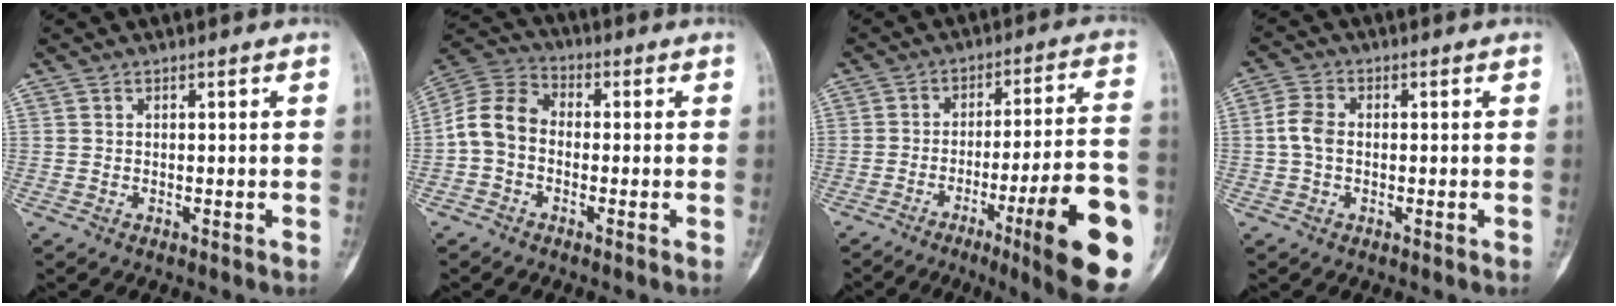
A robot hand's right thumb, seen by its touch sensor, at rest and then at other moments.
{"total": 8.8, "force": [-1.4, 6.6, 5.6], "torque": [-0.100, 0.029, -0.043]}
{"total": 21.1, "force": [-8.2, 2.5, 19.3], "torque": [-0.219, 0.023, -0.115]}
{"total": 4.2, "force": [-0.3, 2.9, 3.1], "torque": [-0.064, 0.012, -0.014]}